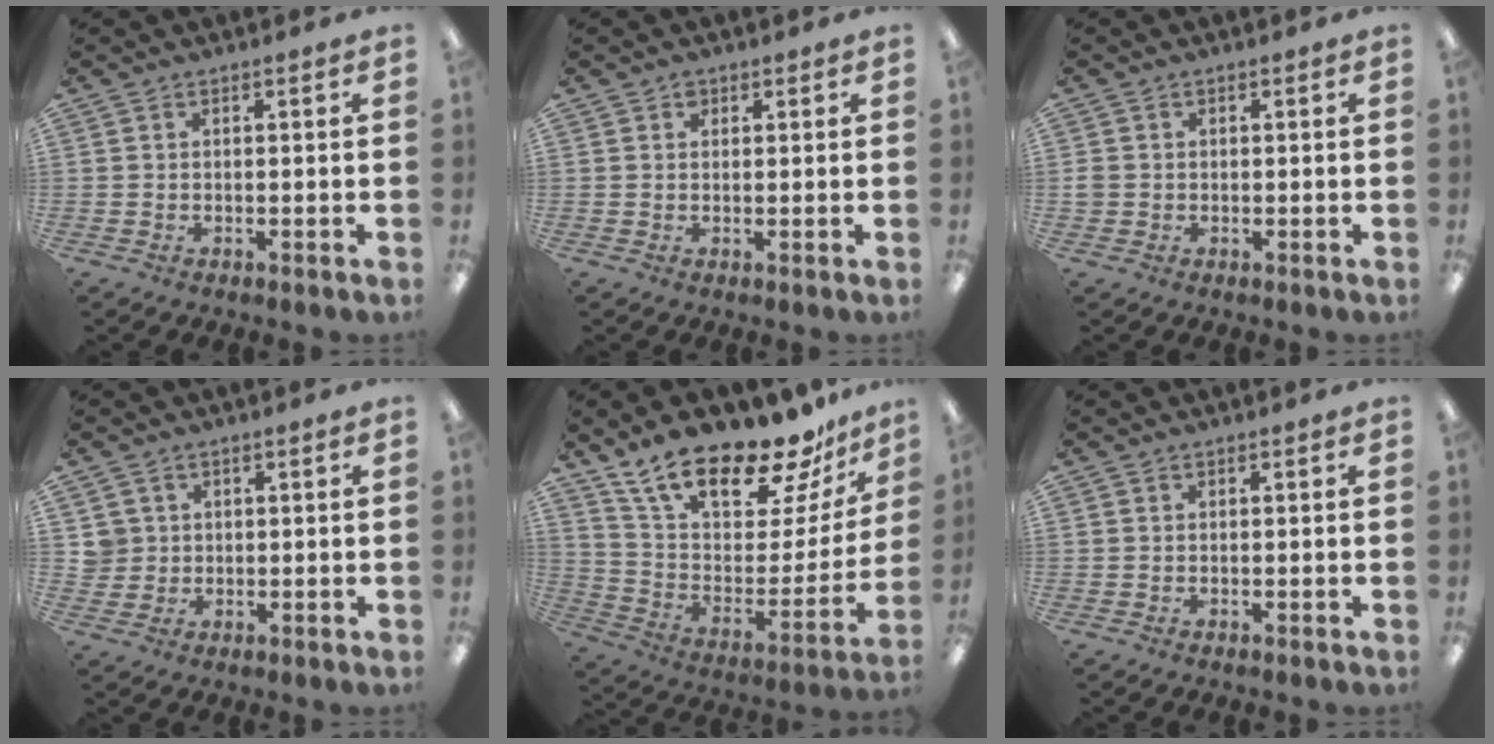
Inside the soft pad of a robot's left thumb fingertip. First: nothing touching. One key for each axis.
{"total": 1.3, "fx": 0.7, "fy": 1.0, "fz": 0.5, "tx": -0.004, "ty": -0.002, "tz": 0.012}
{"total": 1.6, "fx": 0.0, "fy": 1.5, "fz": 0.4, "tx": -0.007, "ty": 0.003, "tz": -0.002}
{"total": 3.6, "fx": 0.9, "fy": 3.5, "fz": 0.2, "tx": -0.007, "ty": 0.003, "tz": 0.016}
{"total": 23.1, "fx": 19.1, "fy": 6.9, "fz": 11.0, "tx": -0.193, "ty": -0.135, "tz": 0.332}
{"total": 0.0}